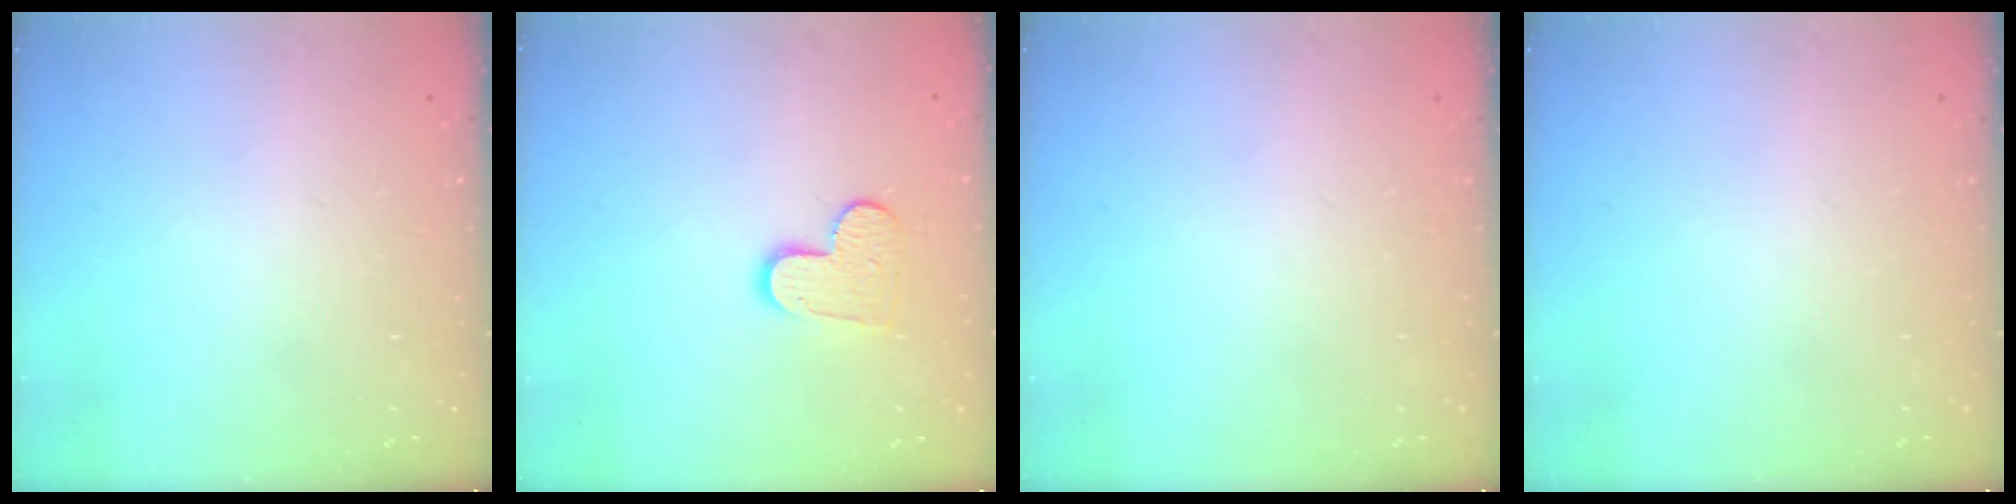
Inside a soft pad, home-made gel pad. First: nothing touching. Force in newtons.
{"total": 9.2, "press": 9.2, "slide": 0.6}
{"total": 0.0}
{"total": 0.0}